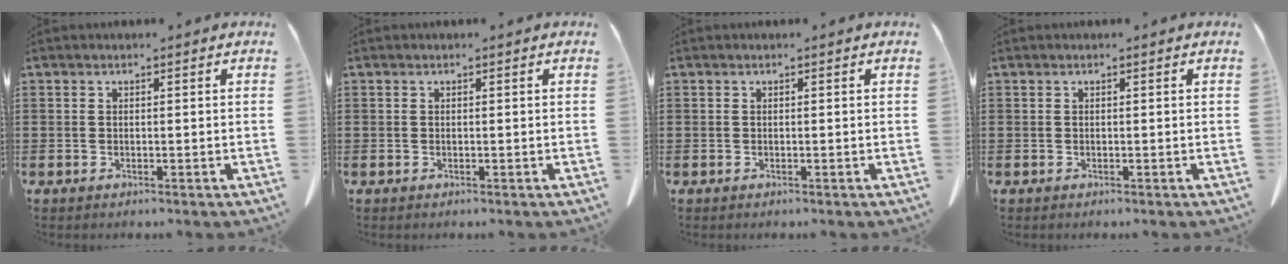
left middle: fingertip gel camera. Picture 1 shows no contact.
{"total": 0.0}
{"total": 0.0}
{"total": 0.0}